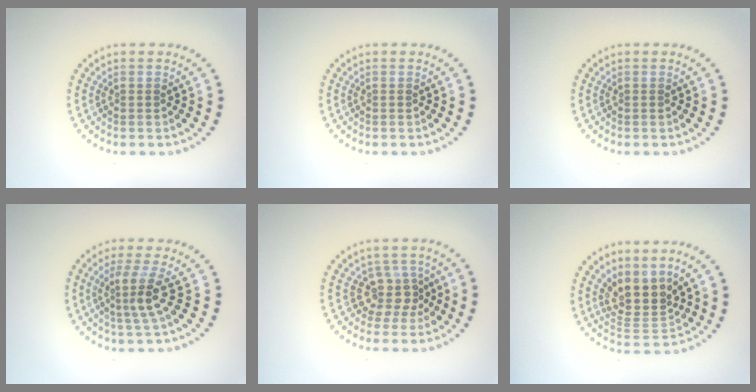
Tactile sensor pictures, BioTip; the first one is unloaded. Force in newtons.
{"total": 0.0}
{"total": 0.0}
{"total": 3.0, "press": 2.3, "slide": 2.0}
{"total": 2.8, "press": 2.1, "slide": 1.8}
{"total": 3.8, "press": 2.9, "slide": 2.5}